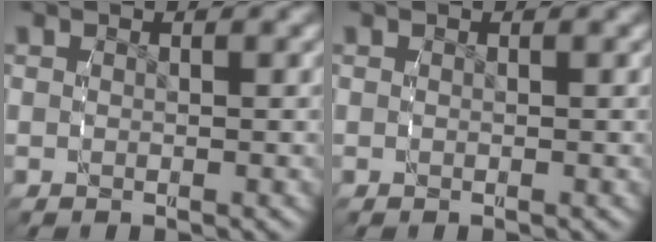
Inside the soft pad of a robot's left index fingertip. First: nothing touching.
{"total": 0.0}